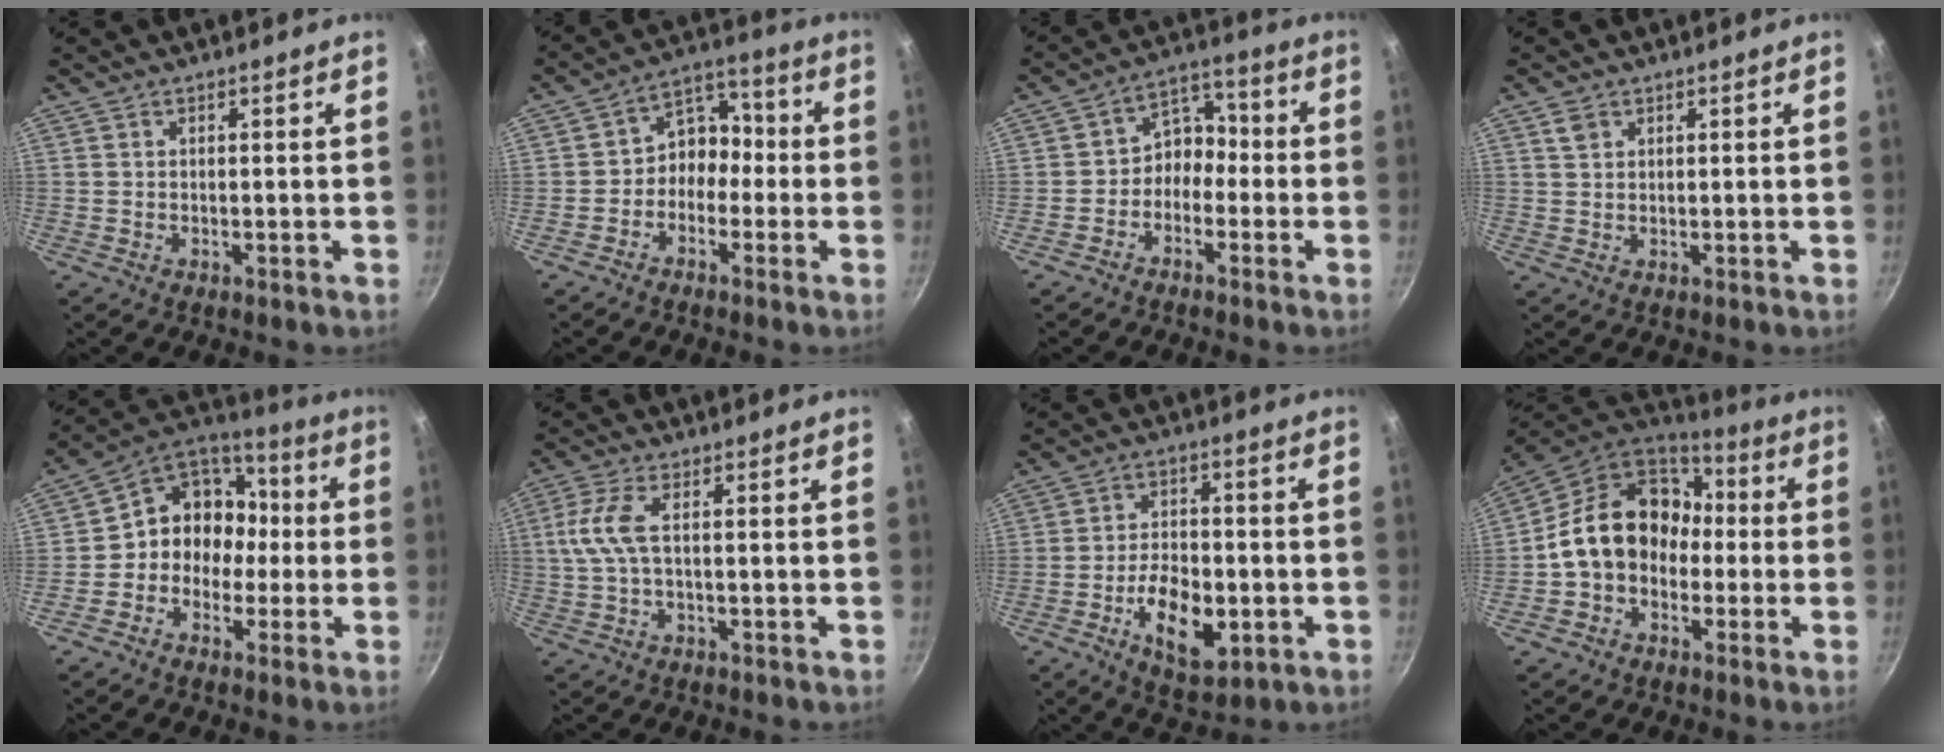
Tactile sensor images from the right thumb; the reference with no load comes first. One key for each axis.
{"total": 7.6, "fx": -1.9, "fy": 6.2, "fz": 4.1, "tx": -0.014, "ty": 0.044, "tz": -0.051}
{"total": 6.6, "fx": -2.2, "fy": 5.2, "fz": 3.4, "tx": -0.011, "ty": 0.044, "tz": -0.054}
{"total": 2.1, "fx": 1.1, "fy": 1.5, "fz": 1.0, "tx": -0.012, "ty": -0.001, "tz": 0.021}
{"total": 13.4, "fx": -1.2, "fy": 11.6, "fz": 6.6, "tx": -0.050, "ty": 0.052, "tz": -0.038}
{"total": 6.3, "fx": 0.3, "fy": 2.2, "fz": 5.9, "tx": -0.142, "ty": 0.011, "tz": 0.005}
{"total": 12.0, "fx": -3.7, "fy": 6.4, "fz": 9.5, "tx": -0.138, "ty": 0.012, "tz": -0.055}
{"total": 17.0, "fx": -0.4, "fy": 13.7, "fz": 10.1, "tx": -0.134, "ty": 0.058, "tz": -0.019}